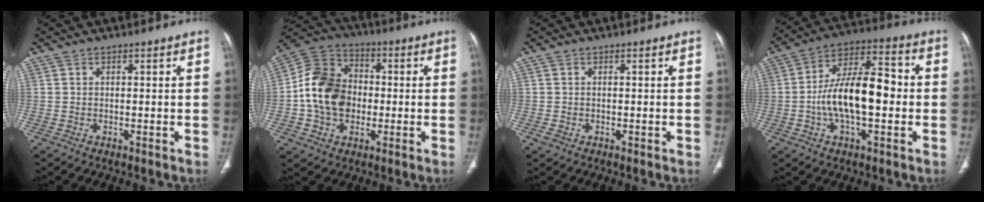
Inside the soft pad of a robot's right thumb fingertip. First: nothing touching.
{"total": 14.9, "force": [-1.3, 11.5, 9.3], "torque": [-0.150, 0.030, -0.029]}
{"total": 1.0, "force": [-0.2, 0.8, 0.5], "torque": [-0.013, 0.000, -0.003]}
{"total": 16.5, "force": [-1.5, 7.7, 14.5], "torque": [-0.244, 0.037, -0.032]}